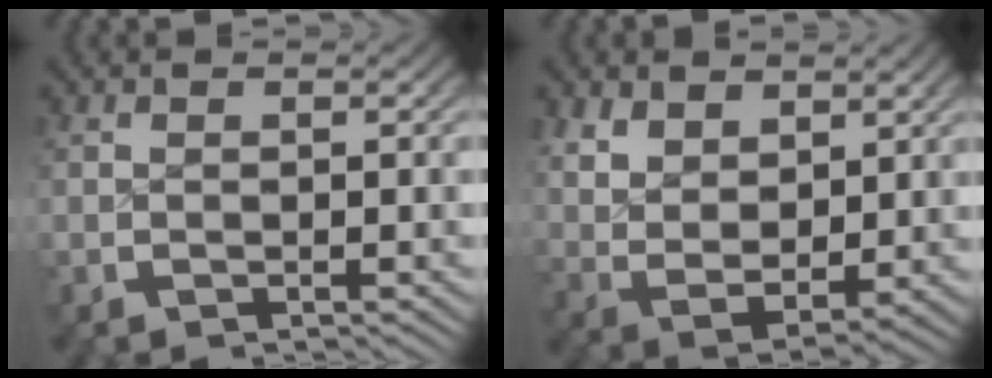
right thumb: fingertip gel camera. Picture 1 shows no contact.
{"total": 7.5, "force": [1.0, 5.5, 5.0], "torque": [-0.120, -0.042, 0.040]}